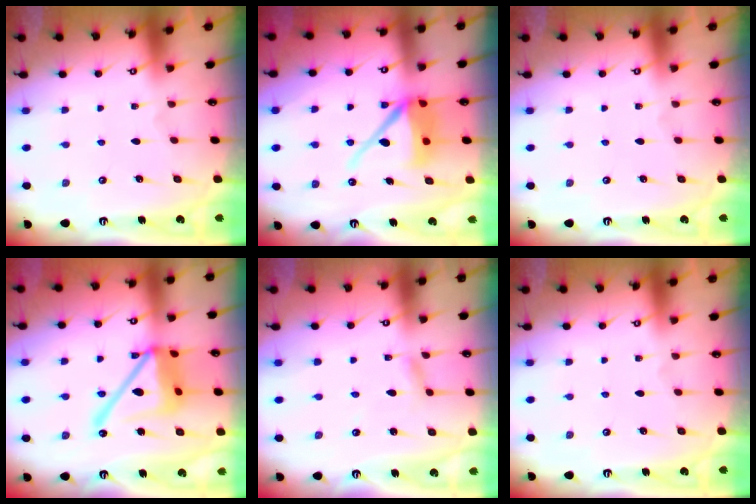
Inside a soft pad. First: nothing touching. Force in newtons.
{"total": 11.5, "press": 11.4, "slide": 1.5}
{"total": 0.0}
{"total": 19.1, "press": 19.0, "slide": 1.9}
{"total": 2.5, "press": 2.4, "slide": 0.3}
{"total": 0.0}